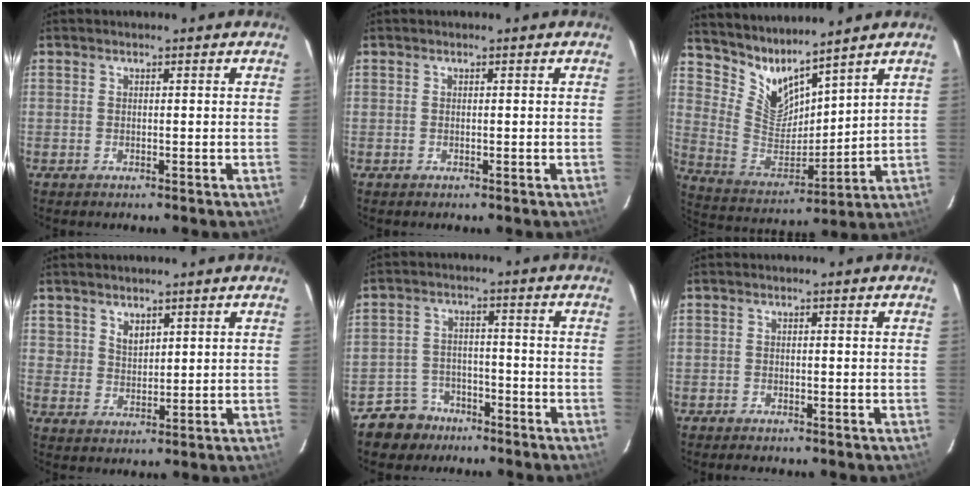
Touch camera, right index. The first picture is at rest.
{"total": 0.0}
{"total": 9.7, "force": [8.7, 2.2, 3.5], "torque": [-0.078, -0.025, 0.183]}
{"total": 3.0, "force": [2.2, 2.0, 0.5], "torque": [-0.001, 0.005, 0.042]}
{"total": 7.0, "force": [-5.2, 4.7, 0.6], "torque": [-0.033, 0.022, -0.079]}
{"total": 1.9, "force": [-1.8, 0.7, 0.4], "torque": [-0.021, -0.001, -0.033]}